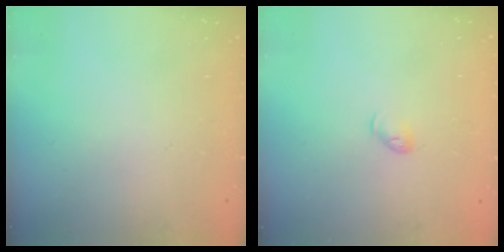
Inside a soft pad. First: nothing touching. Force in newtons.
{"total": 4.3, "press": 4.3, "slide": 0.6}